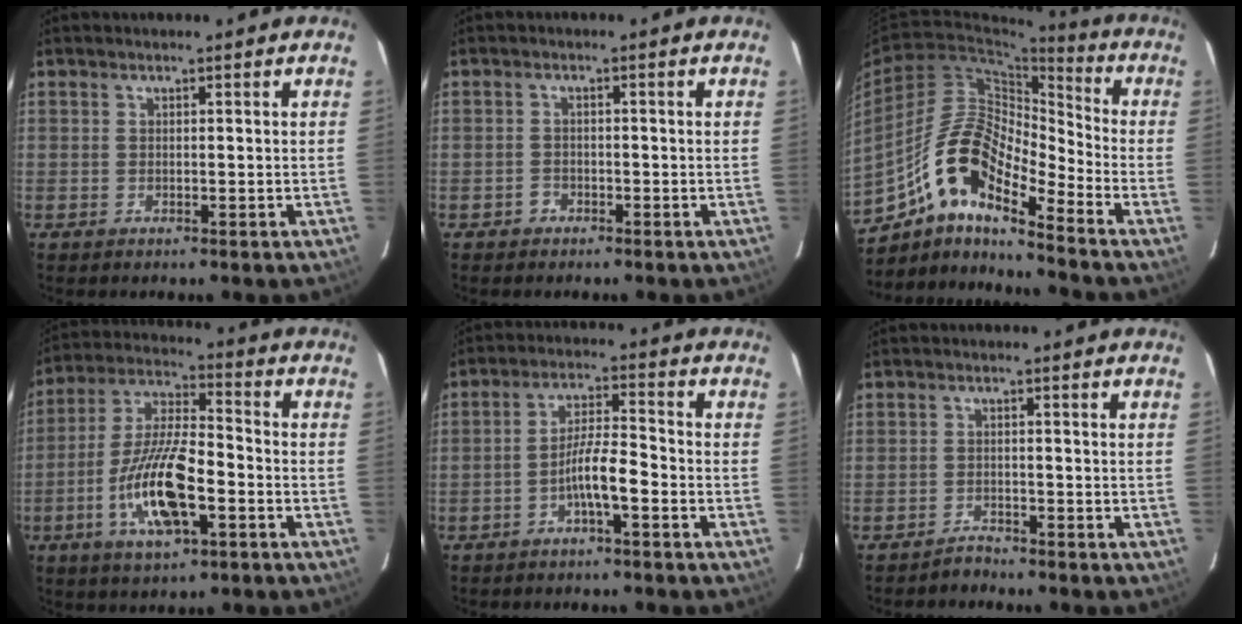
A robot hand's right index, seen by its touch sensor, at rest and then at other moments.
{"total": 1.3, "force": [-0.9, 0.9, 0.2], "torque": [-0.006, 0.003, -0.017]}
{"total": 13.8, "force": [-9.2, 3.2, 9.7], "torque": [-0.184, 0.025, -0.165]}
{"total": 14.3, "force": [-4.8, 3.9, 12.9], "torque": [-0.260, 0.000, -0.085]}
{"total": 6.3, "force": [-2.7, 0.8, 5.6], "torque": [-0.106, 0.014, -0.047]}
{"total": 1.7, "force": [-1.6, 0.2, -0.4], "torque": [0.011, -0.004, -0.028]}